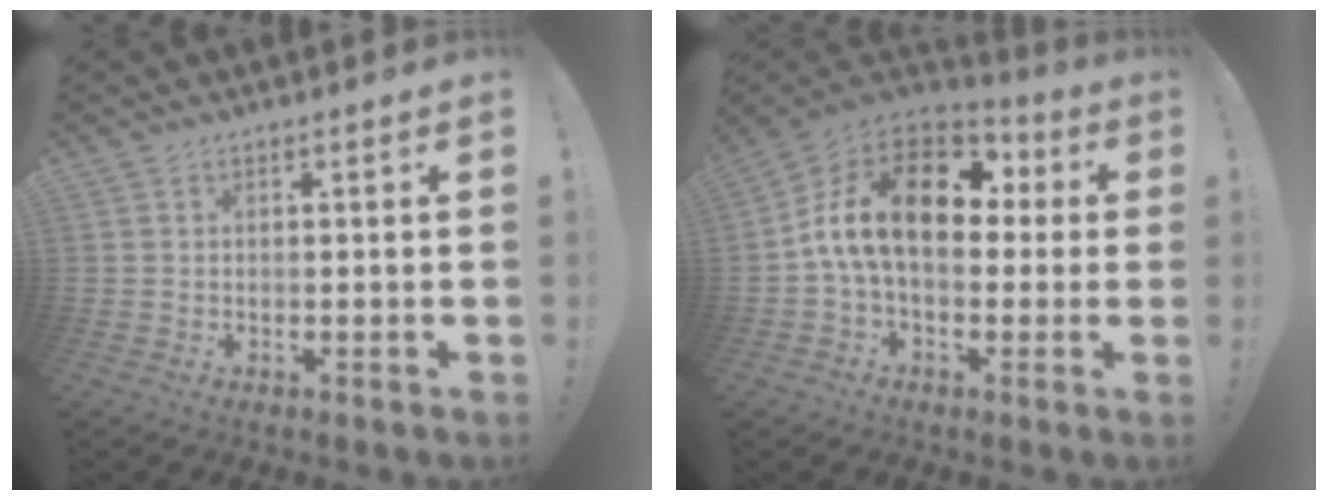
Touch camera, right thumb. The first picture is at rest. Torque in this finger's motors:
{"motor_torque": [2.42, 2.58, 0.68, -0.32, 0.13]}